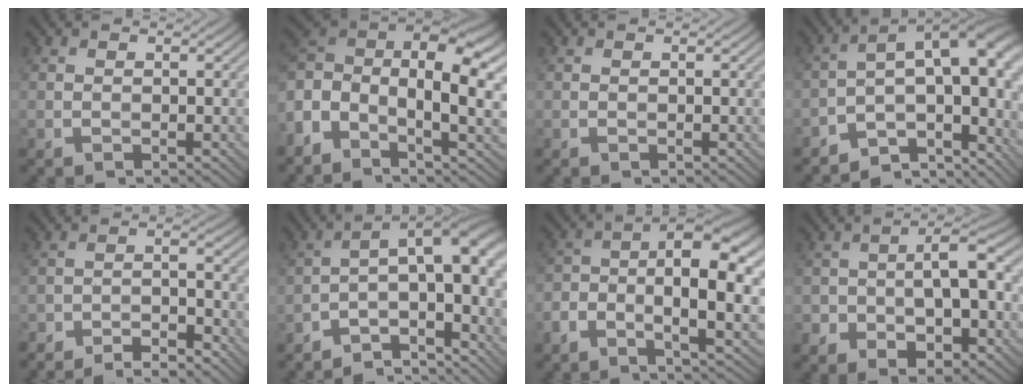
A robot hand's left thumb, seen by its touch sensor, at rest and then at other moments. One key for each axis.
{"total": 13.4, "fx": -0.3, "fy": 7.1, "fz": 11.3, "tx": -0.247, "ty": 0.008, "tz": -0.022}
{"total": 0.0}
{"total": 12.2, "fx": -6.2, "fy": 5.3, "fz": 9.1, "tx": -0.125, "ty": 0.007, "tz": -0.098}
{"total": 5.1, "fx": -4.6, "fy": 0.9, "fz": 2.0, "tx": -0.036, "ty": 0.004, "tz": -0.083}
{"total": 10.2, "fx": -5.1, "fy": 3.3, "fz": 8.2, "tx": -0.106, "ty": 0.009, "tz": -0.084}
{"total": 11.0, "fx": -2.5, "fy": 4.7, "fz": 9.6, "tx": -0.166, "ty": -0.004, "tz": -0.048}
{"total": 10.4, "fx": -3.0, "fy": 5.9, "fz": 8.0, "tx": -0.109, "ty": -0.007, "tz": -0.046}